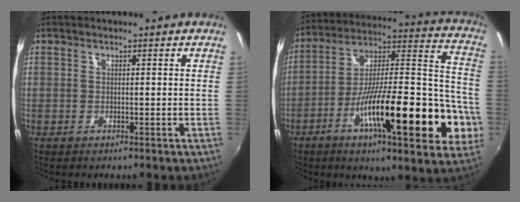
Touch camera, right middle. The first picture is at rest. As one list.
[{"total": 27.3, "force": [-9.5, 6.7, 24.7], "torque": [-0.362, -0.008, -0.151]}]